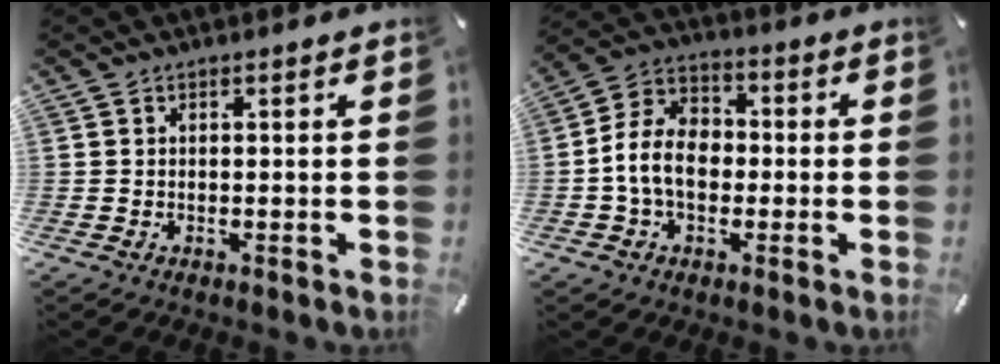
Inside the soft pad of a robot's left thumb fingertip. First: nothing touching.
{"total": 10.5, "force": [-1.8, 7.8, 6.8], "torque": [-0.162, 0.016, -0.036]}